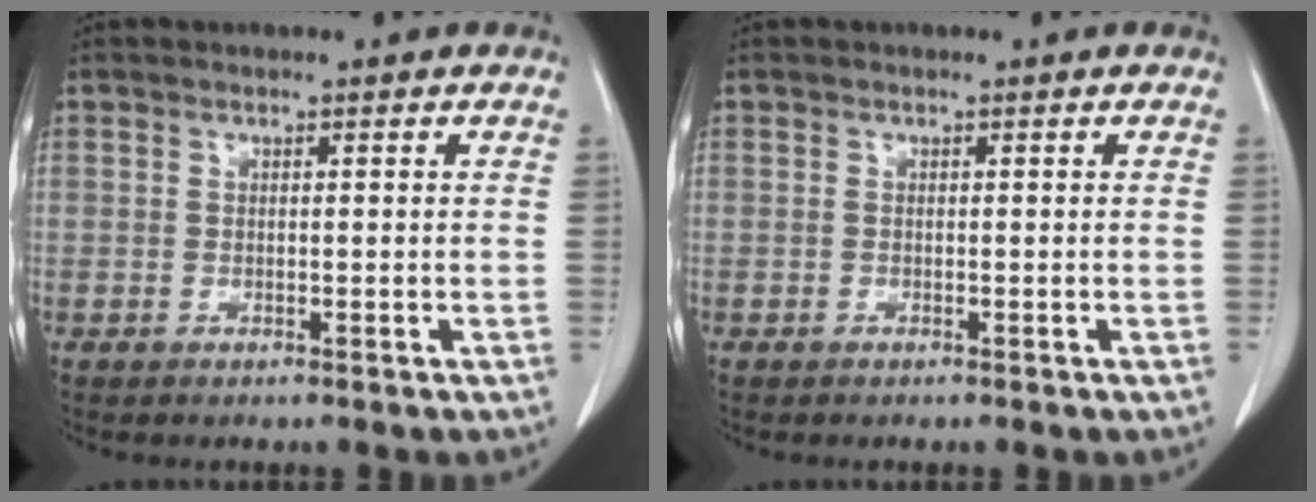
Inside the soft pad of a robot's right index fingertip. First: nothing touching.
{"total": 0.0}